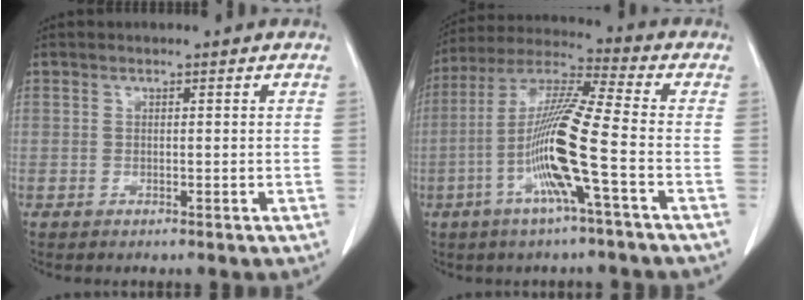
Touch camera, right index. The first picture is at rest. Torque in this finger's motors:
{"motor_torque": [2.14, 0.00, 0.50, 0.21]}